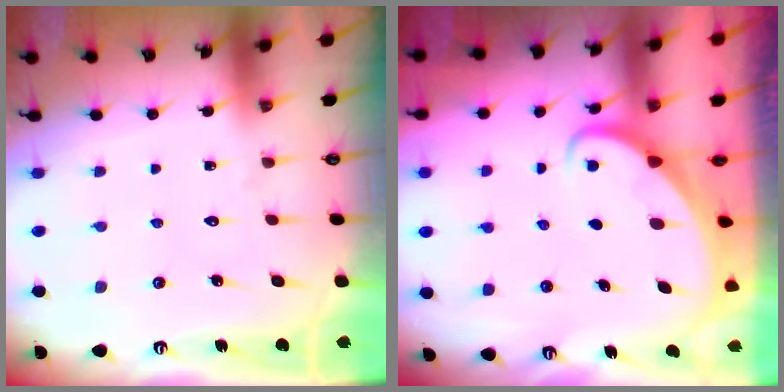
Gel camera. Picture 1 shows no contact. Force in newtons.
{"total": 2.3, "press": 2.3, "slide": 0.3}